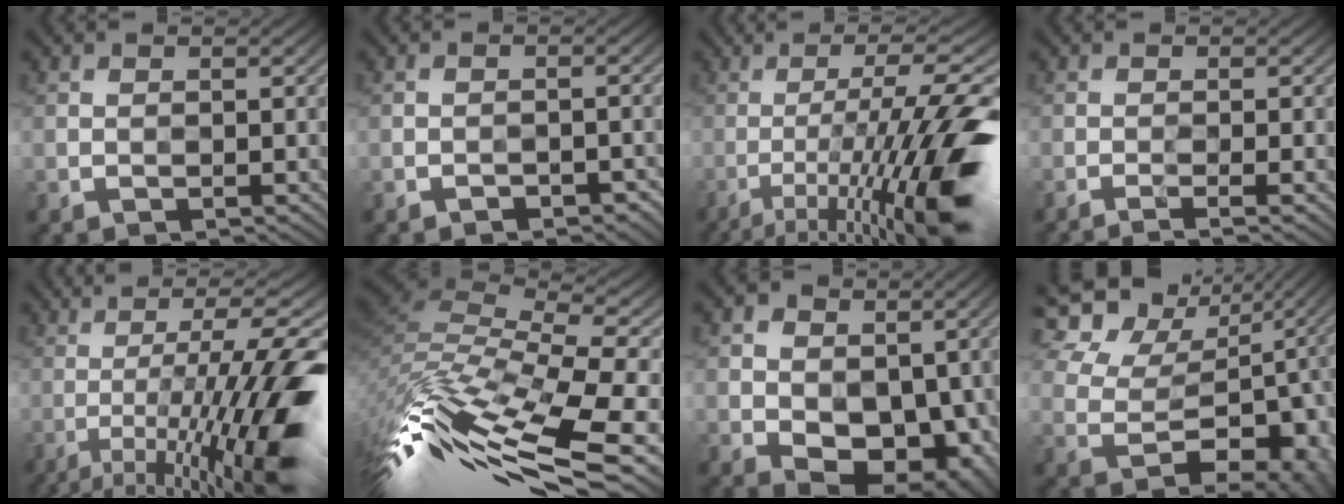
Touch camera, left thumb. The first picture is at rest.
{"total": 1.8, "force": [-1.7, 0.4, 0.1], "torque": [0.000, 0.005, -0.028]}
{"total": 14.4, "force": [-7.0, 2.1, 12.4], "torque": [-0.181, 0.019, -0.114]}
{"total": 2.9, "force": [-1.9, -0.2, 2.1], "torque": [-0.036, 0.002, -0.037]}
{"total": 13.9, "force": [-4.7, 1.8, 13.0], "torque": [-0.174, 0.020, -0.074]}
{"total": 15.5, "force": [-7.0, 4.7, 13.0], "torque": [-0.279, -0.006, -0.110]}
{"total": 10.6, "force": [-0.4, 7.9, 7.1], "torque": [-0.103, -0.019, 0.004]}
{"total": 12.3, "force": [2.3, 9.2, 7.9], "torque": [-0.130, 0.037, 0.054]}